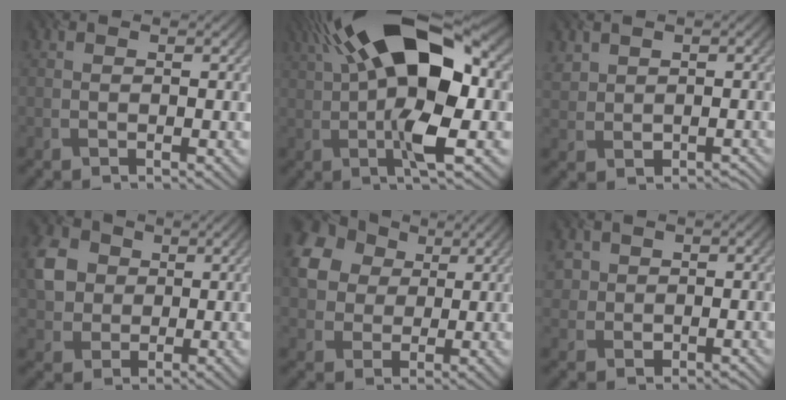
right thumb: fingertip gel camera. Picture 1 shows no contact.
{"total": 16.3, "force": [3.0, 7.0, 14.4], "torque": [-0.252, 0.028, 0.036]}
{"total": 2.8, "force": [0.7, 2.5, 1.1], "torque": [-0.021, -0.011, 0.017]}
{"total": 6.8, "force": [1.2, 5.9, 3.1], "torque": [-0.088, 0.009, 0.019]}
{"total": 10.5, "force": [3.5, 8.1, 5.7], "torque": [-0.160, 0.020, 0.061]}
{"total": 3.7, "force": [0.7, 3.5, 0.9], "torque": [-0.025, 0.003, 0.006]}